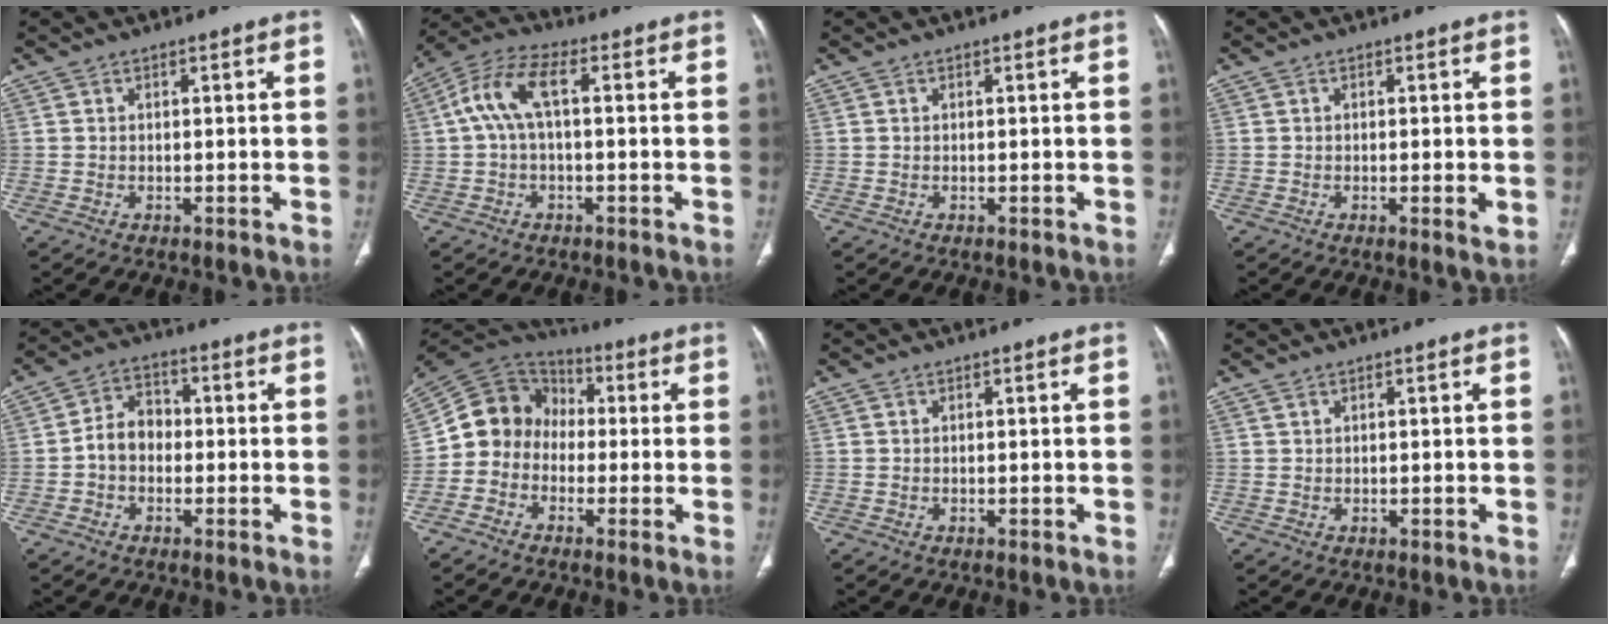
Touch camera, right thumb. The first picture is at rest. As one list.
[{"total": 8.0, "force": [0.7, 3.3, 7.3], "torque": [-0.165, 0.034, 0.009]}, {"total": 0.0}, {"total": 2.0, "force": [-0.3, 0.2, 1.9], "torque": [-0.037, -0.008, -0.007]}, {"total": 6.1, "force": [-1.0, 4.7, 3.7], "torque": [-0.045, 0.025, -0.030]}, {"total": 10.8, "force": [-1.4, 9.6, 4.8], "torque": [-0.071, 0.049, -0.043]}, {"total": 0.0}, {"total": 0.5, "force": [0.5, 0.2, 0.1], "torque": [0.002, 0.003, 0.011]}]